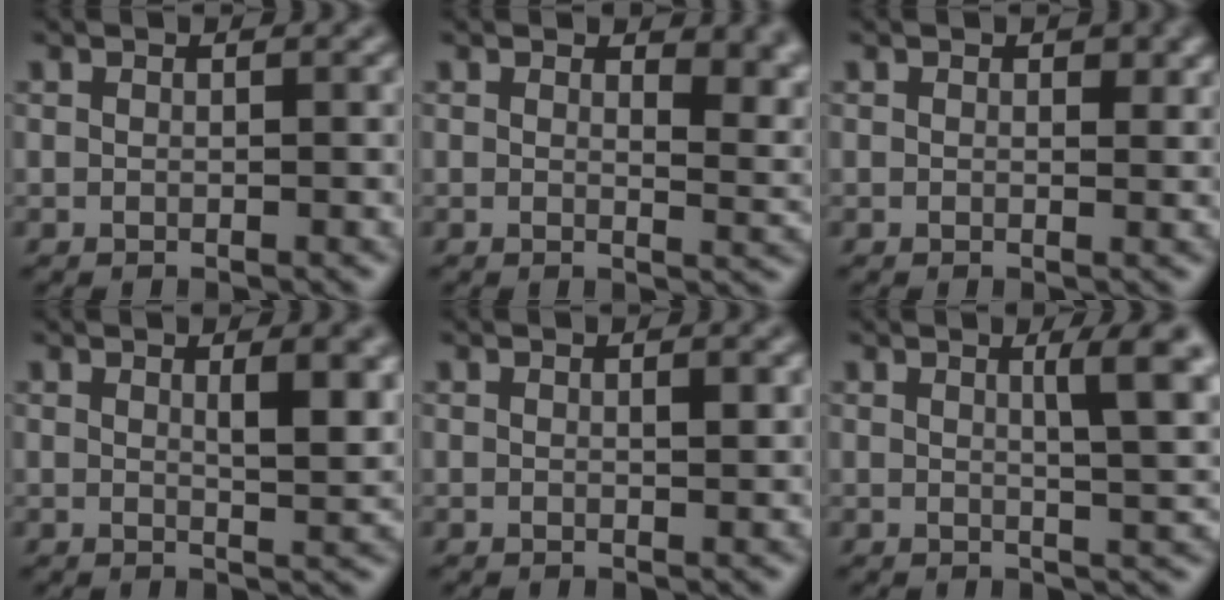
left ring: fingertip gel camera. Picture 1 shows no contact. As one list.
[{"total": 3.8, "force": [2.0, 1.8, 2.7], "torque": [-0.030, -0.009, 0.027]}, {"total": 1.2, "force": [0.4, 0.6, 0.9], "torque": [-0.006, -0.003, 0.005]}, {"total": 3.8, "force": [1.3, 1.0, 3.5], "torque": [-0.043, -0.001, 0.021]}, {"total": 0.8, "force": [0.3, 0.2, 0.7], "torque": [-0.010, -0.001, 0.005]}, {"total": 4.7, "force": [1.6, 0.9, 4.4], "torque": [-0.051, 0.003, 0.022]}]